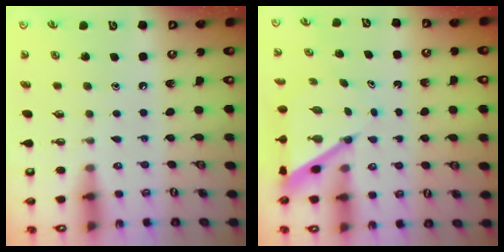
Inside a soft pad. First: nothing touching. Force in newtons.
{"total": 6.4, "press": 6.4, "slide": 0.5}